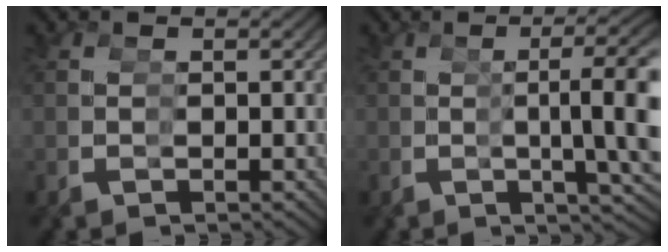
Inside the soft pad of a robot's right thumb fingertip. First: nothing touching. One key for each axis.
{"total": 7.9, "fx": 0.1, "fy": 2.1, "fz": 7.7, "tx": -0.096, "ty": 0.005, "tz": -0.002}